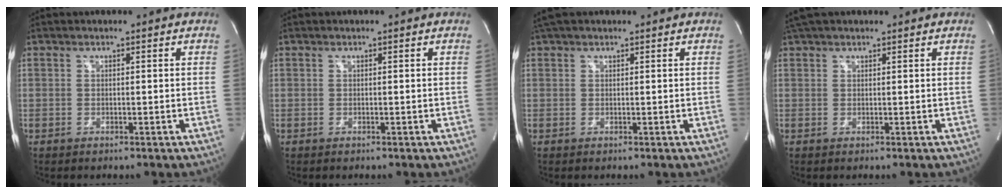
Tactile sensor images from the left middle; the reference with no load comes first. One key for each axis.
{"total": 0.0}
{"total": 3.4, "fx": 2.8, "fy": 1.1, "fz": 1.5, "tx": -0.031, "ty": 0.037, "tz": 0.051}
{"total": 4.2, "fx": 3.6, "fy": 1.2, "fz": 1.8, "tx": -0.032, "ty": 0.041, "tz": 0.064}